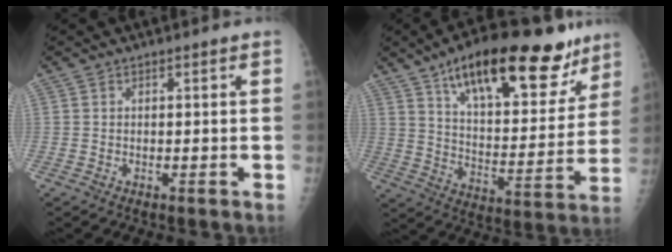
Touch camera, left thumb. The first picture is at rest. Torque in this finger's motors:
{"motor_torque": [0.42, 0.51, 1.56, -1.21, 0.38]}